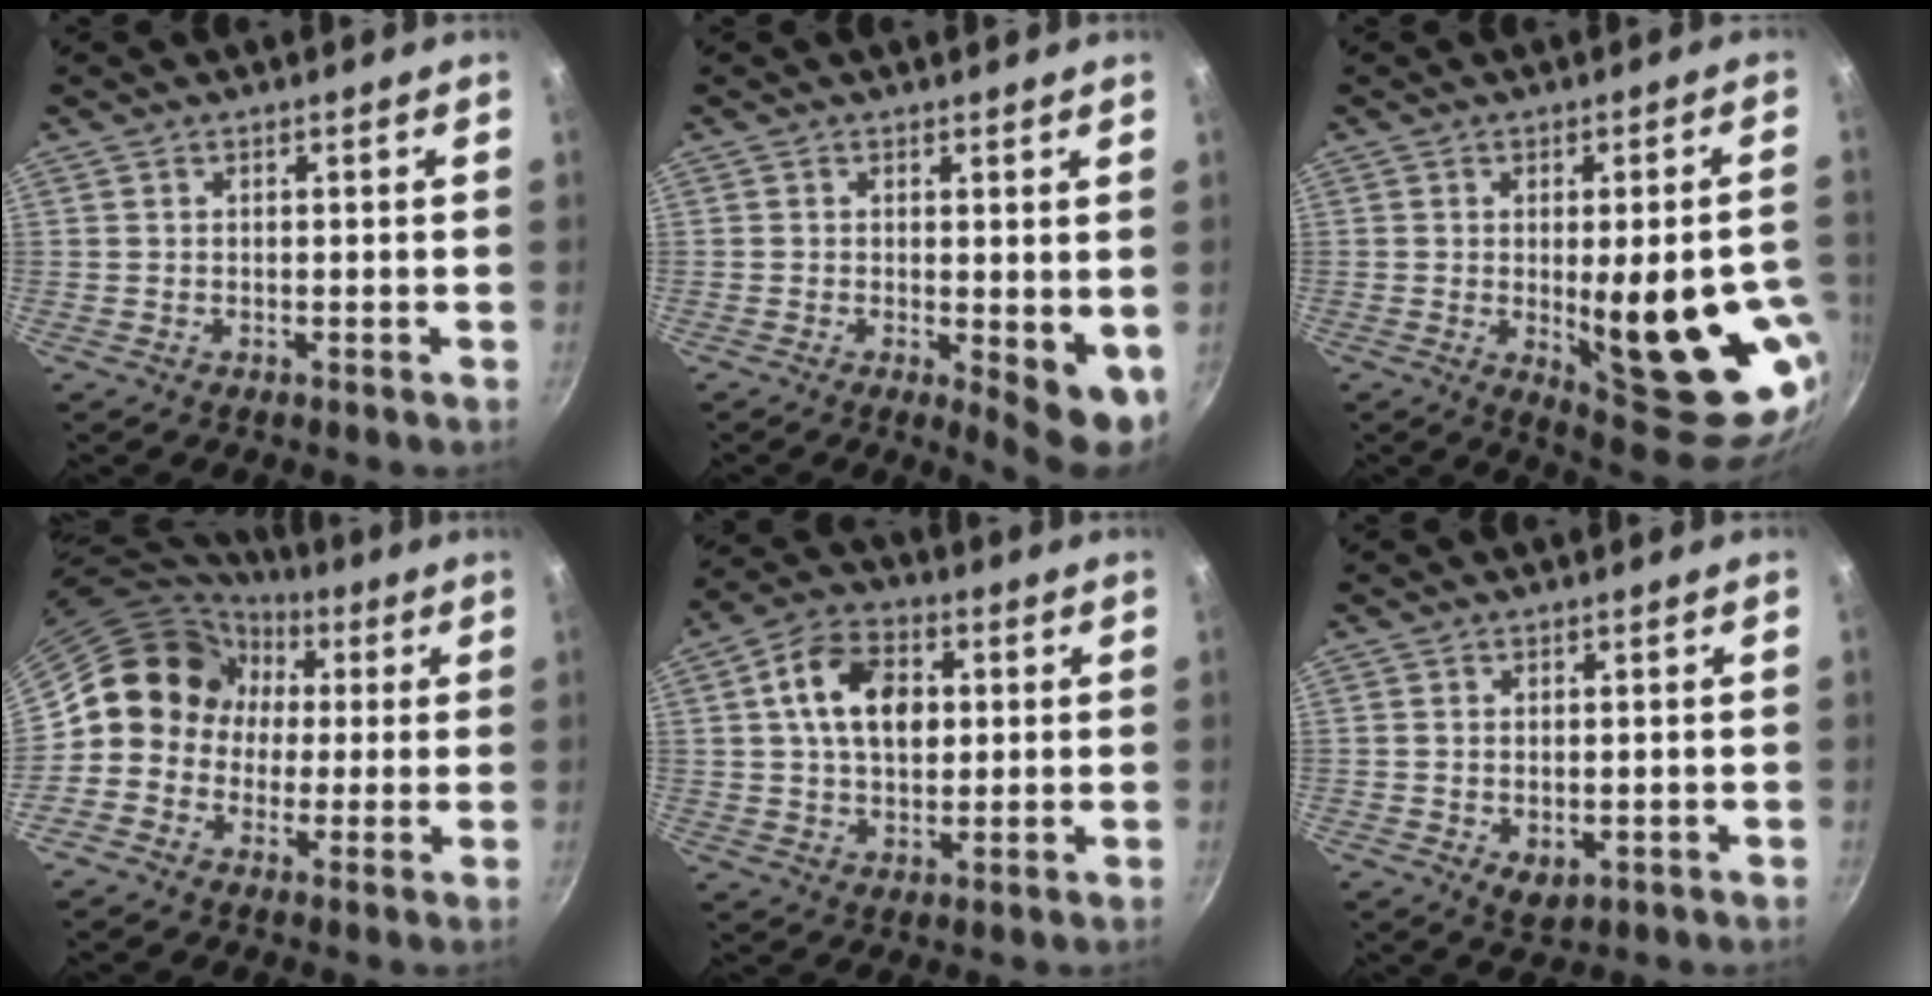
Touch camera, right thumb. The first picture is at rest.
{"total": 6.4, "force": [-0.1, 2.4, 5.9], "torque": [-0.072, -0.012, 0.003]}
{"total": 22.5, "force": [-3.6, 7.7, 20.8], "torque": [-0.235, -0.017, -0.026]}
{"total": 10.6, "force": [1.3, 9.9, 3.6], "torque": [-0.024, 0.028, -0.002]}
{"total": 12.5, "force": [2.4, 8.4, 8.9], "torque": [-0.133, 0.012, 0.029]}
{"total": 3.6, "force": [-0.5, 2.3, 2.7], "torque": [-0.041, -0.012, -0.003]}